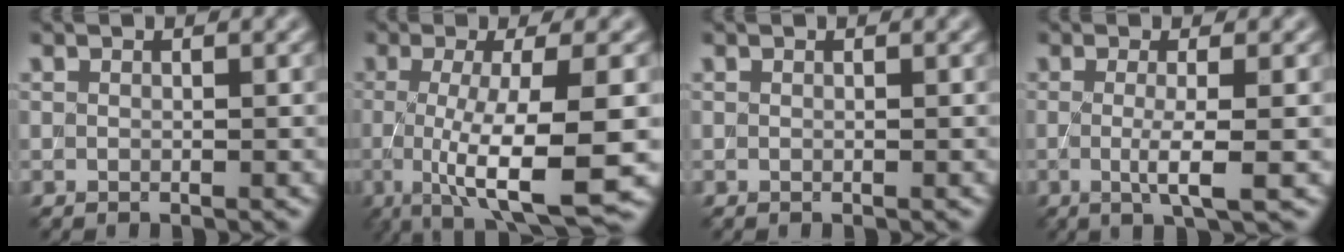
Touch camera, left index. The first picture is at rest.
{"total": 10.2, "force": [-2.0, 2.4, 9.7], "torque": [-0.145, -0.023, -0.031]}
{"total": 0.0}
{"total": 3.6, "force": [-0.4, 0.7, 3.5], "torque": [-0.060, -0.009, -0.008]}